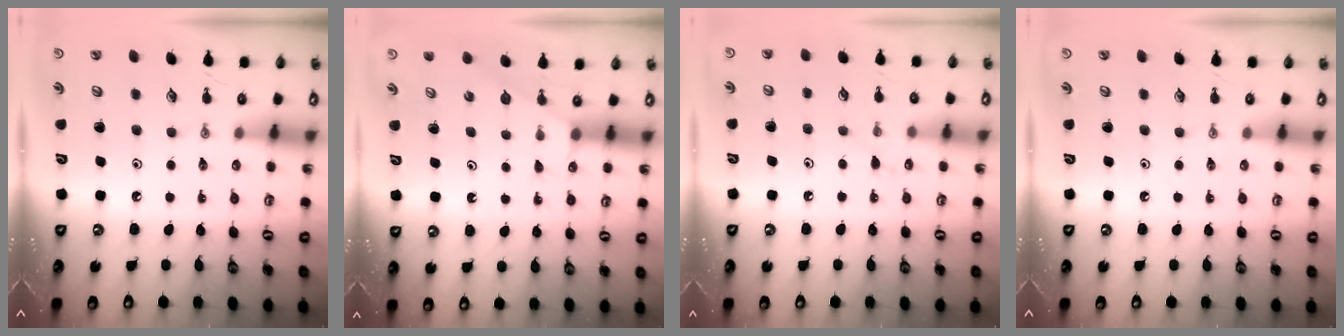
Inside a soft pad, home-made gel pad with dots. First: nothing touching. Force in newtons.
{"total": 2.4, "press": 2.4, "slide": 0.4}
{"total": 4.8, "press": 4.7, "slide": 0.6}
{"total": 0.0}